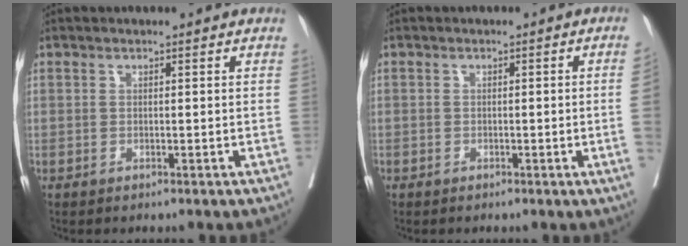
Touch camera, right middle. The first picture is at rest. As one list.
[{"total": 2.3, "force": [-0.5, -0.2, 2.3], "torque": [-0.028, 0.005, -0.006]}]